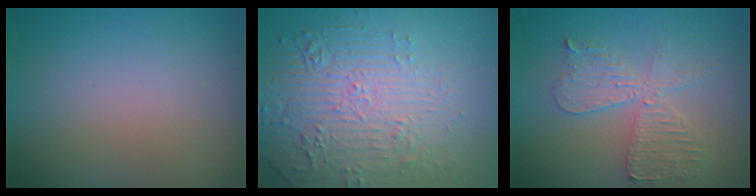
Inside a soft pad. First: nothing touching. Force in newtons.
{"total": 4.5, "press": 4.1, "slide": 1.8}
{"total": 4.4, "press": 3.8, "slide": 2.1}